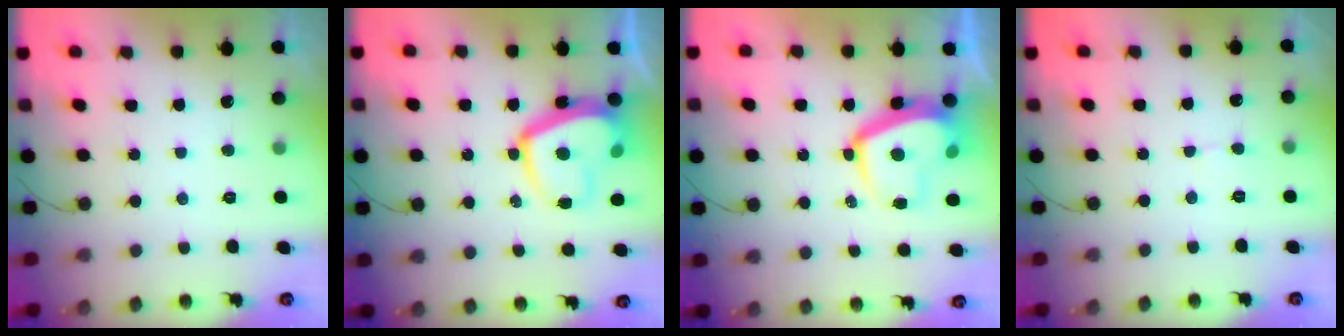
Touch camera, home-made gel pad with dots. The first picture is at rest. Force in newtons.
{"total": 14.2, "press": 14.1, "slide": 1.4}
{"total": 11.4, "press": 11.4, "slide": 0.9}
{"total": 3.5, "press": 3.4, "slide": 0.3}